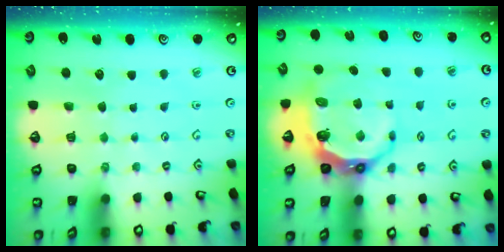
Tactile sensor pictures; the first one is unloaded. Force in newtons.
{"total": 9.5, "press": 8.6, "slide": 4.0}